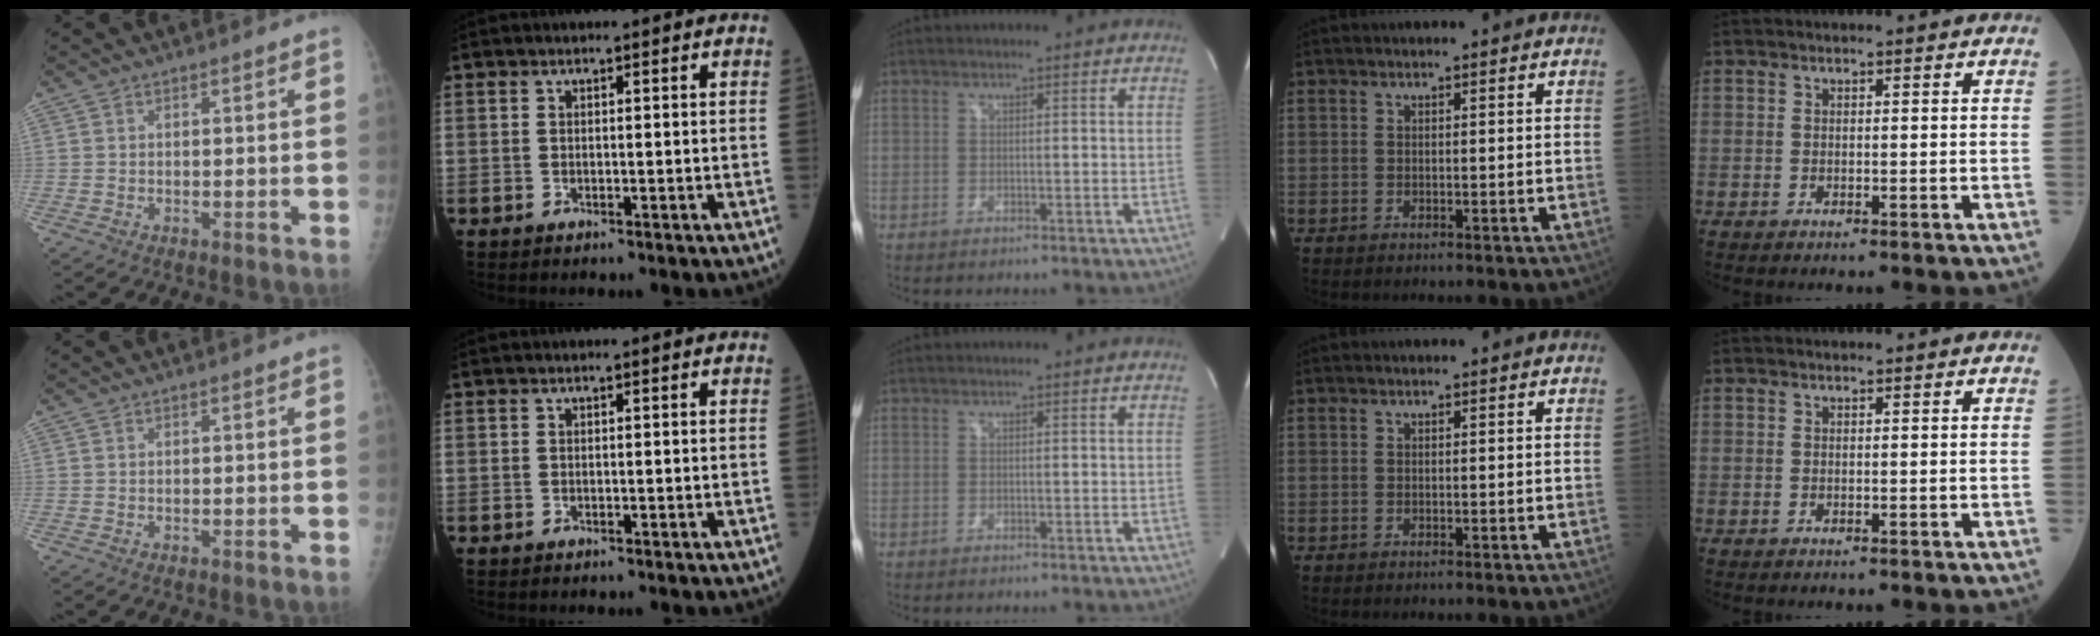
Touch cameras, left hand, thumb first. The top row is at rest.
{}